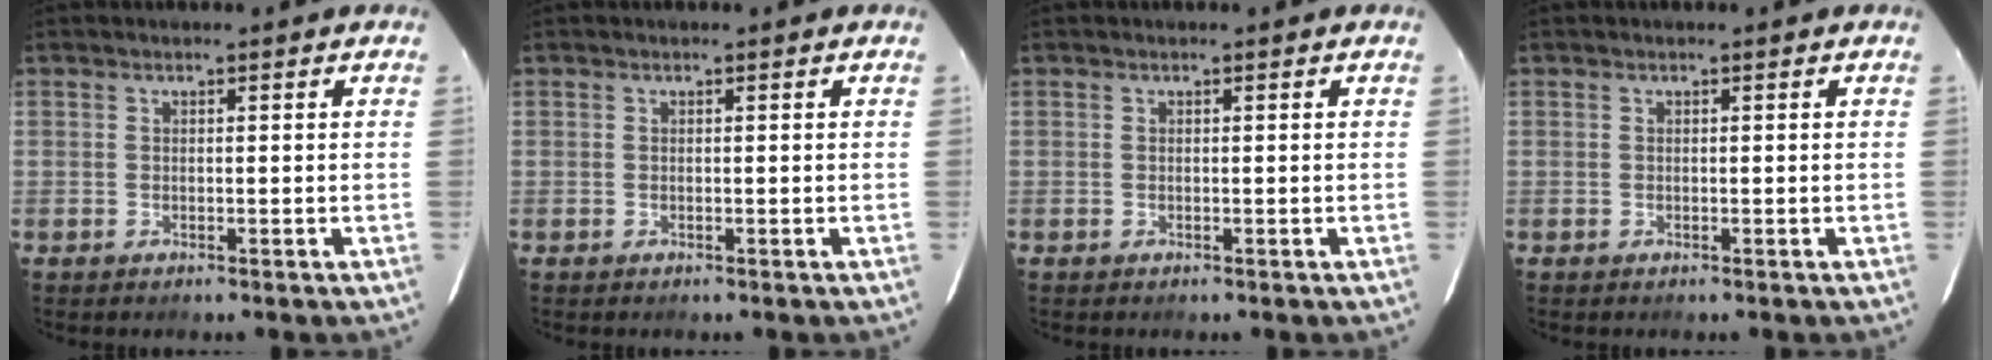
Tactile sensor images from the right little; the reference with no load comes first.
{"total": 0.0}
{"total": 0.0}
{"total": 0.0}